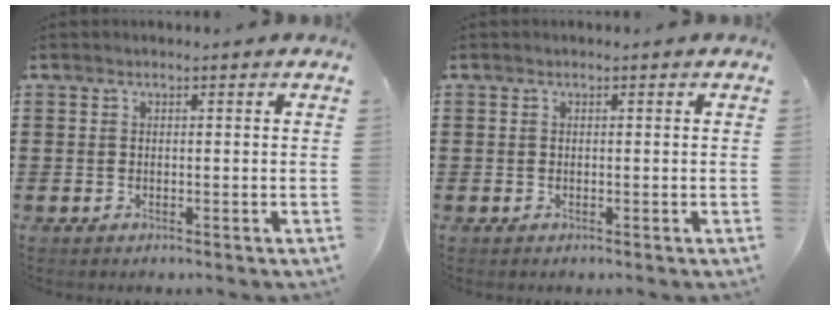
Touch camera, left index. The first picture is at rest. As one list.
[{"total": 0.0}]